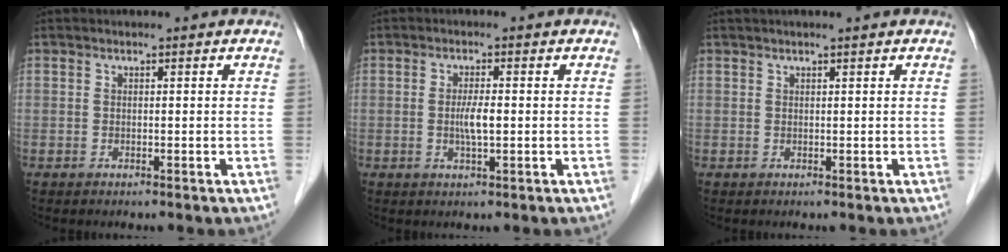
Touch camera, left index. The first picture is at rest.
{"total": 3.0, "force": [-0.2, 0.4, 2.9], "torque": [-0.058, -0.002, -0.004]}
{"total": 2.0, "force": [1.6, -0.2, 1.2], "torque": [-0.014, 0.019, 0.028]}